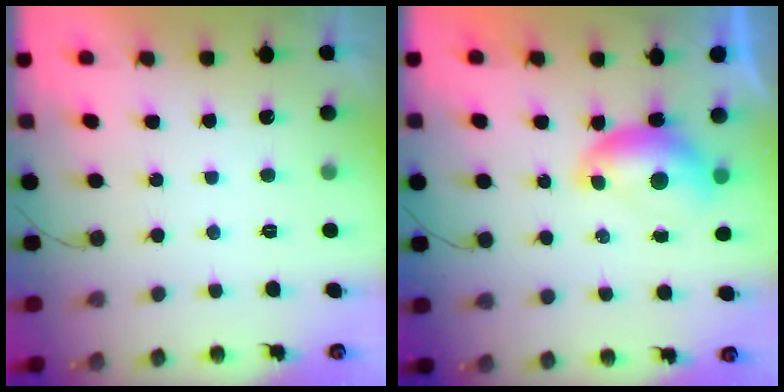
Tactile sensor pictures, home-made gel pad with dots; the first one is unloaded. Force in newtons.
{"total": 8.2, "press": 8.2, "slide": 0.9}